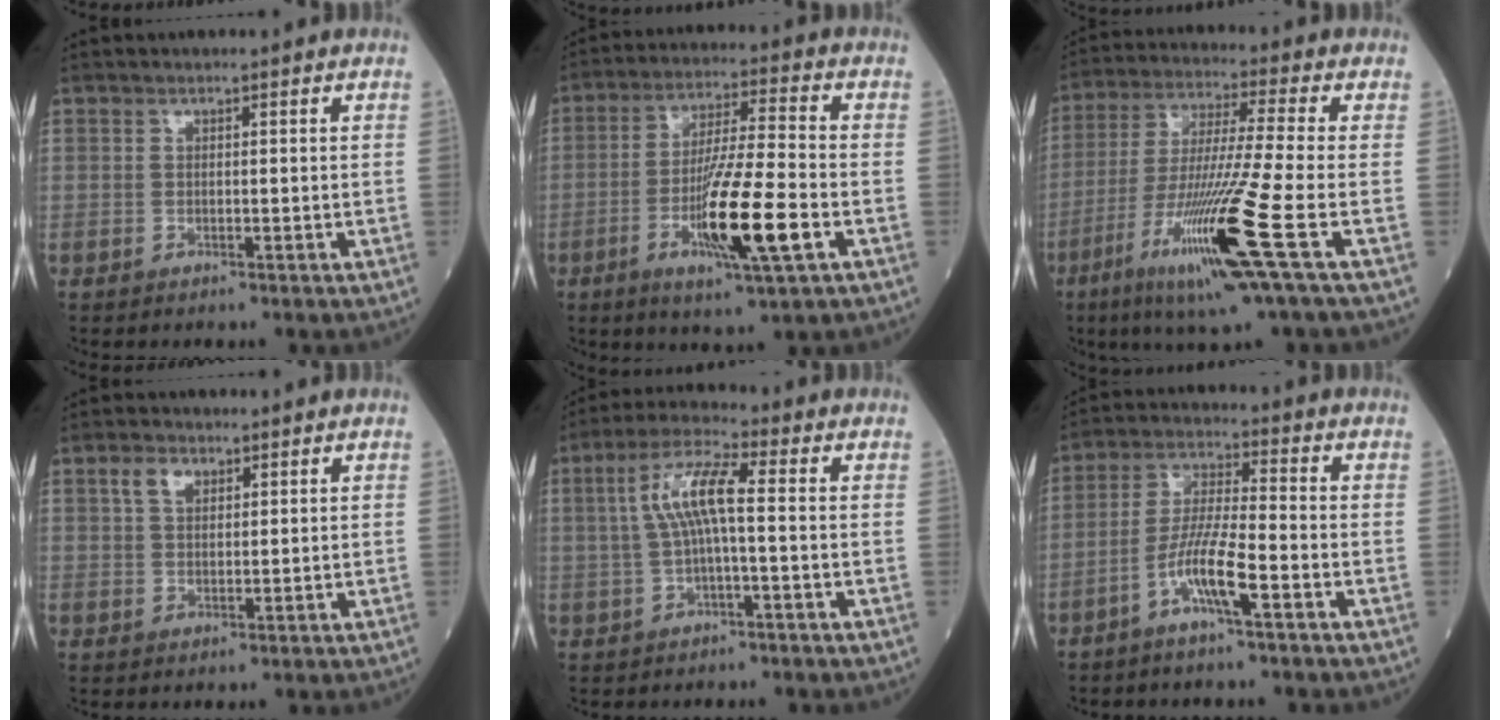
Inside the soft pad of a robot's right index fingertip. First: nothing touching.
{"total": 13.3, "force": [-4.3, 0.6, 12.6], "torque": [-0.230, -0.017, -0.076]}
{"total": 16.2, "force": [-6.5, -1.6, 14.8], "torque": [-0.302, -0.035, -0.124]}
{"total": 3.3, "force": [1.7, 1.9, 2.0], "torque": [-0.043, 0.008, 0.035]}
{"total": 7.5, "force": [0.5, 1.2, 7.4], "torque": [-0.151, 0.022, 0.006]}
{"total": 7.9, "force": [-3.8, 0.5, 6.9], "torque": [-0.140, 0.003, -0.074]}